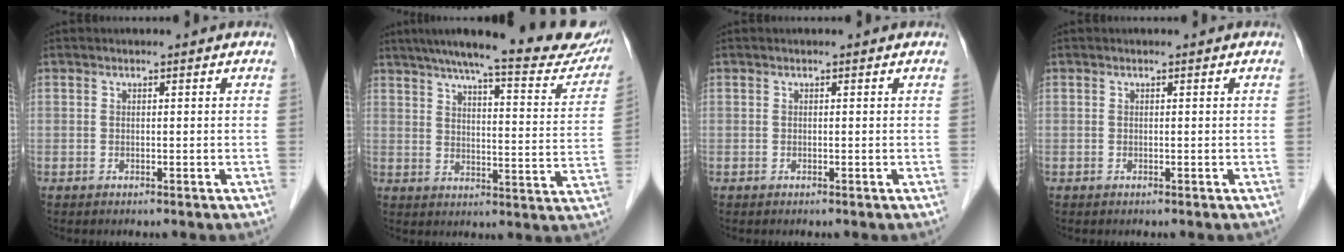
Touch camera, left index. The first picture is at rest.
{"total": 24.0, "force": [20.5, 3.3, 12.0], "torque": [-0.172, -0.031, 0.253]}
{"total": 0.0}
{"total": 0.0}